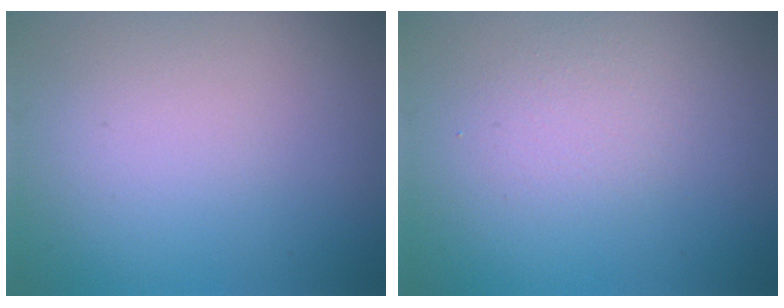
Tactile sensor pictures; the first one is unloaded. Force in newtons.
{"total": 1.6, "press": 1.6, "slide": 0.1}